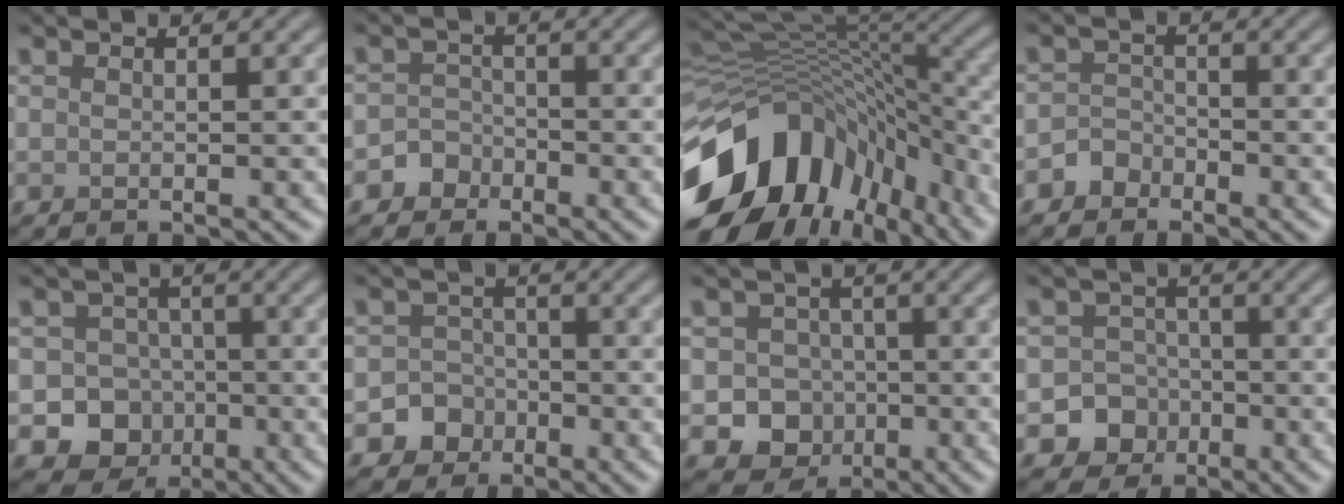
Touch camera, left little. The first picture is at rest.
{"total": 2.5, "force": [-1.6, 2.0, 0.1], "torque": [0.030, 0.007, -0.038]}
{"total": 14.8, "force": [-7.5, 9.5, 8.6], "torque": [-0.180, 0.005, -0.124]}
{"total": 1.8, "force": [-1.4, 1.2, 0.0], "torque": [0.008, 0.011, -0.028]}
{"total": 9.2, "force": [-3.5, 8.2, 2.3], "torque": [-0.004, -0.019, -0.071]}
{"total": 4.6, "force": [-2.2, 4.0, 0.4], "torque": [0.033, -0.005, -0.056]}
{"total": 7.4, "force": [-2.6, 6.6, 1.9], "torque": [-0.001, -0.009, -0.059]}
{"total": 5.9, "force": [-2.5, 5.3, 0.8], "torque": [0.018, -0.011, -0.066]}